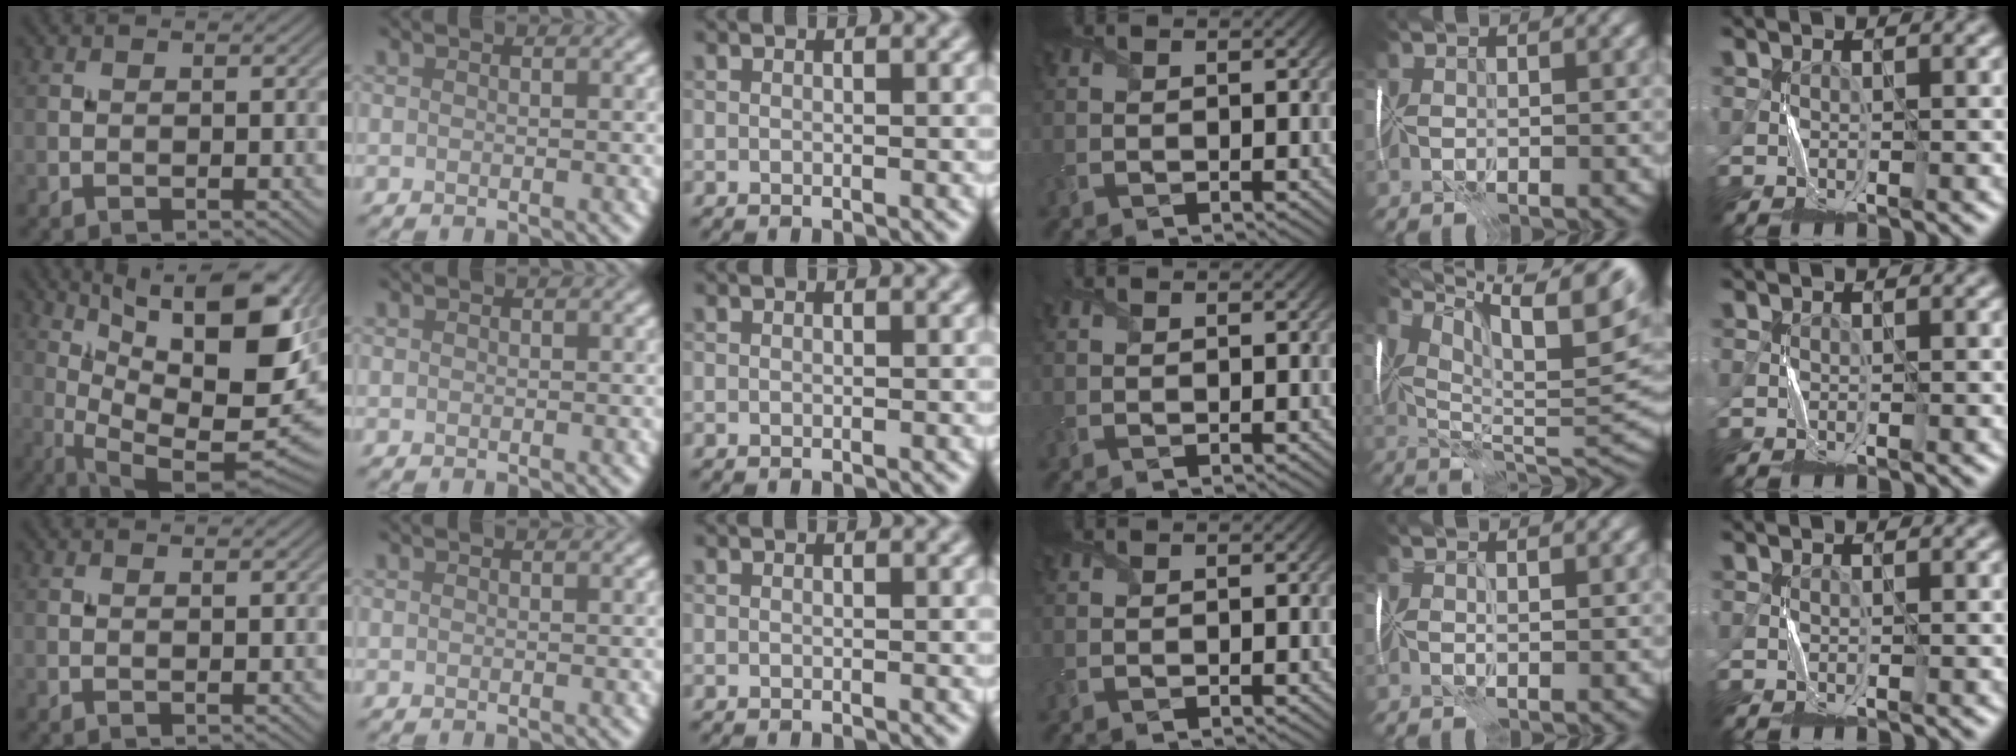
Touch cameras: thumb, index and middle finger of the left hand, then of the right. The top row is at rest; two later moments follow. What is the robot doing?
{"motion": "fold", "object": "handkerchief"}